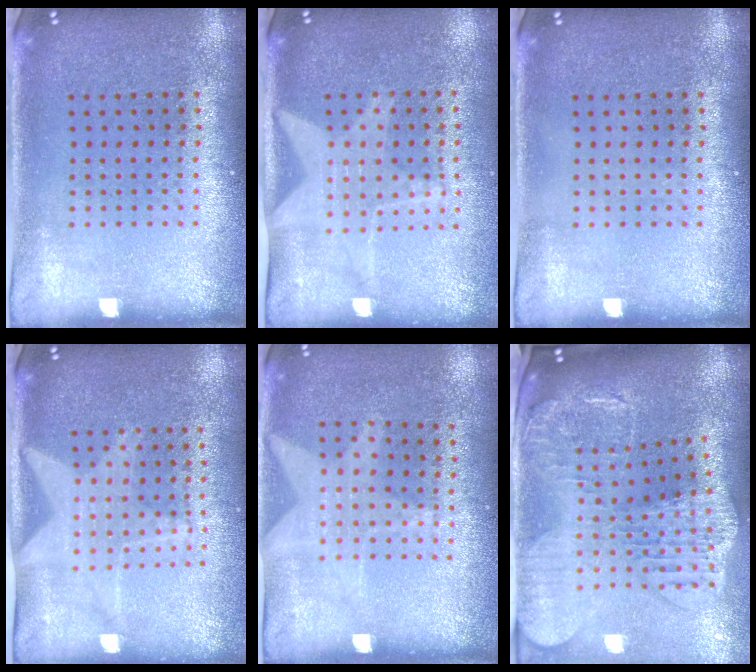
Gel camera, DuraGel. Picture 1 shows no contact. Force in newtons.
{"total": 1.8, "press": 1.5, "slide": 1.0}
{"total": 0.0}
{"total": 1.4, "press": 1.4, "slide": 0.2}
{"total": 1.3, "press": 0.9, "slide": 0.9}
{"total": 3.1, "press": 2.5, "slide": 1.8}